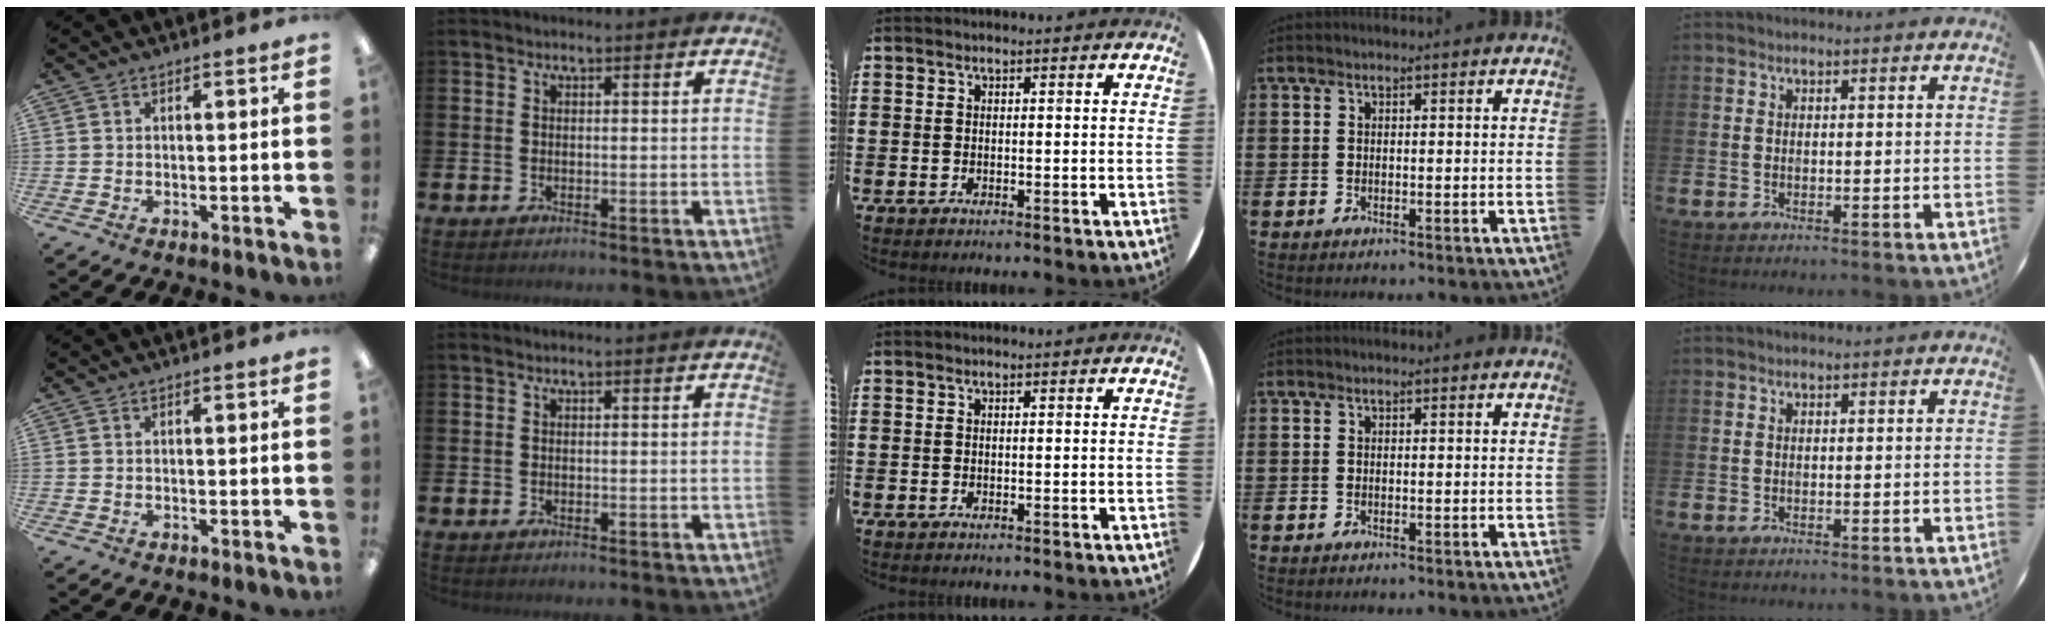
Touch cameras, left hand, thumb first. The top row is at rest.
{}